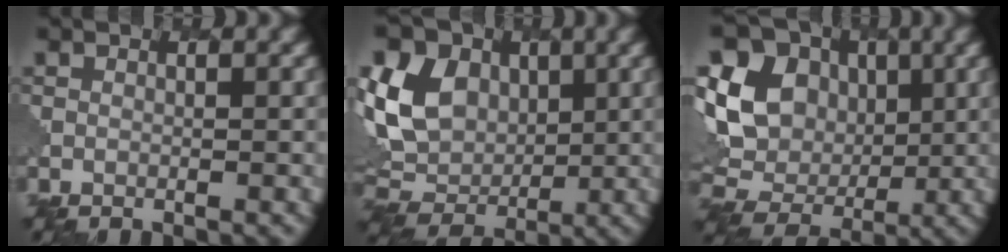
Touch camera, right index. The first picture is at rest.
{"total": 12.0, "force": [3.4, 9.1, 7.1], "torque": [-0.152, 0.035, 0.048]}
{"total": 11.6, "force": [2.2, 9.6, 6.2], "torque": [-0.128, 0.015, 0.025]}